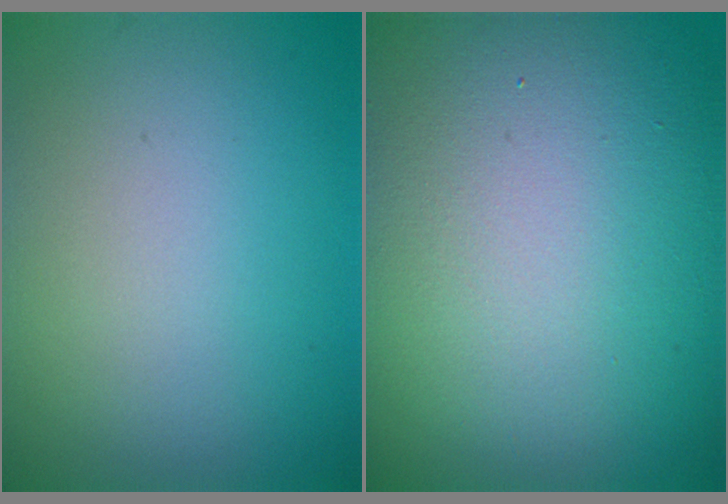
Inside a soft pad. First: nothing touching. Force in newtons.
{"total": 22.5, "press": 22.4, "slide": 1.6}